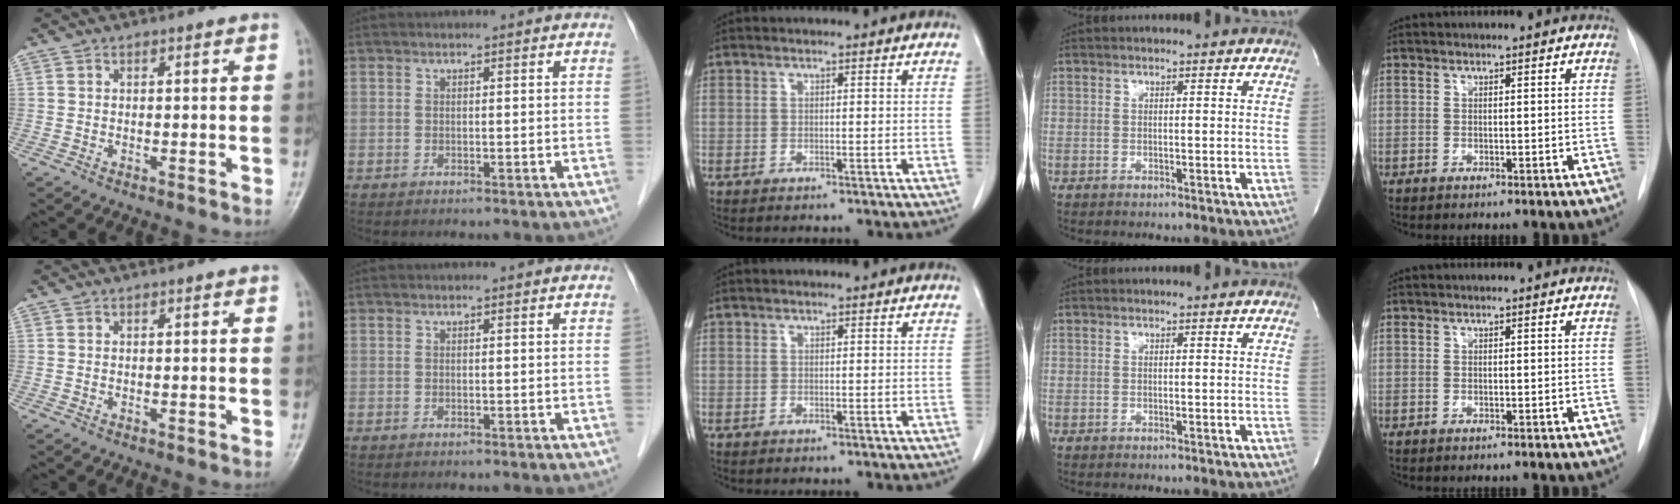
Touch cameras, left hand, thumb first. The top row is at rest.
{}